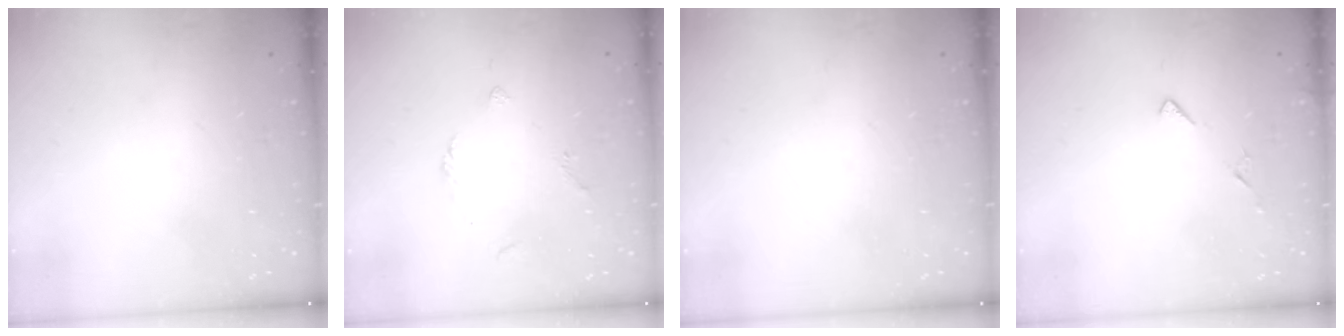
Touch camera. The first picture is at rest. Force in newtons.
{"total": 2.1, "press": 2.0, "slide": 0.6}
{"total": 0.0}
{"total": 5.4, "press": 5.4, "slide": 0.5}